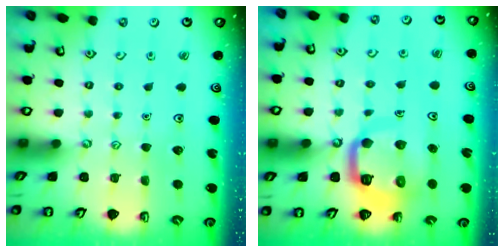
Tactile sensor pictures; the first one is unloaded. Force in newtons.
{"total": 12.1, "press": 12.0, "slide": 1.2}